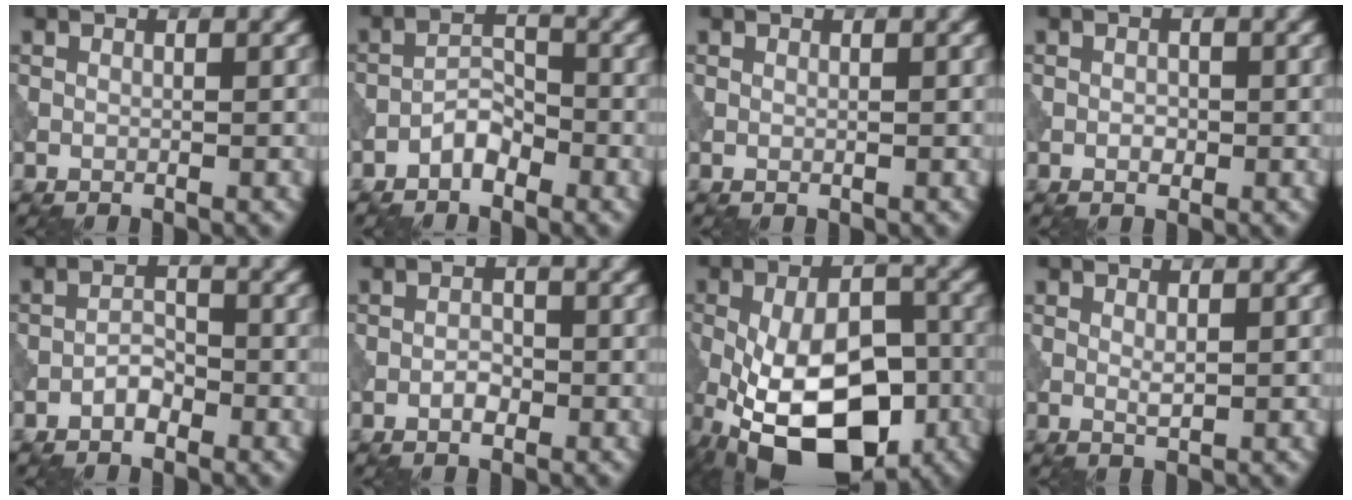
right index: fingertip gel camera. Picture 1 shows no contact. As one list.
[{"total": 2.4, "force": [-1.7, 1.1, 1.3], "torque": [-0.017, 0.012, -0.034]}, {"total": 0.0}, {"total": 0.9, "force": [-0.3, 0.6, 0.6], "torque": [-0.009, 0.000, -0.006]}, {"total": 1.8, "force": [-1.1, 0.9, 1.0], "torque": [-0.015, 0.008, -0.023]}, {"total": 1.5, "force": [-0.7, 0.8, 1.0], "torque": [-0.017, 0.004, -0.014]}, {"total": 15.7, "force": [-5.8, 8.1, 12.1], "torque": [-0.211, -0.022, -0.090]}, {"total": 1.0, "force": [0.3, 0.3, 0.9], "torque": [-0.019, -0.002, 0.006]}]